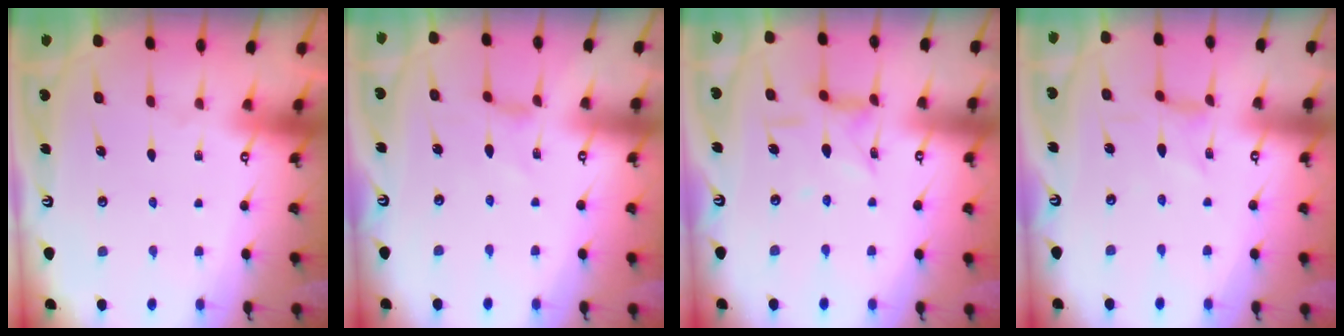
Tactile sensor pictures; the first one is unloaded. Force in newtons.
{"total": 0.0}
{"total": 6.4, "press": 6.3, "slide": 0.5}
{"total": 0.0}